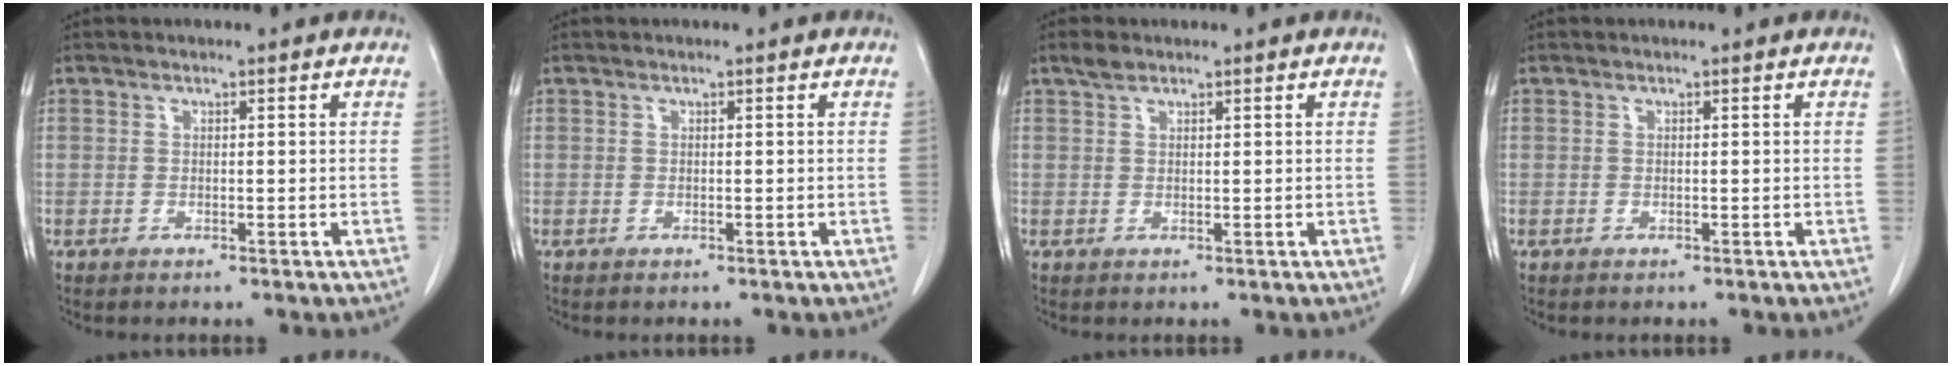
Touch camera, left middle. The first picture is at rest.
{"total": 0.0}
{"total": 1.5, "force": [1.2, 0.6, 0.6], "torque": [-0.015, 0.006, 0.023]}
{"total": 0.0}